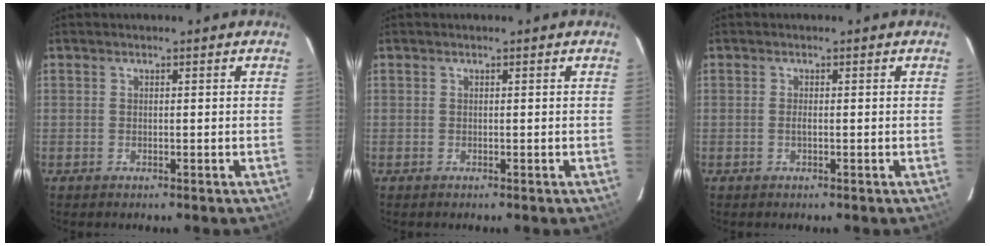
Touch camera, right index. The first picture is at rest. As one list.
[{"total": 0.0}, {"total": 0.7, "force": [-0.2, 0.1, 0.7], "torque": [-0.013, -0.002, -0.003]}]